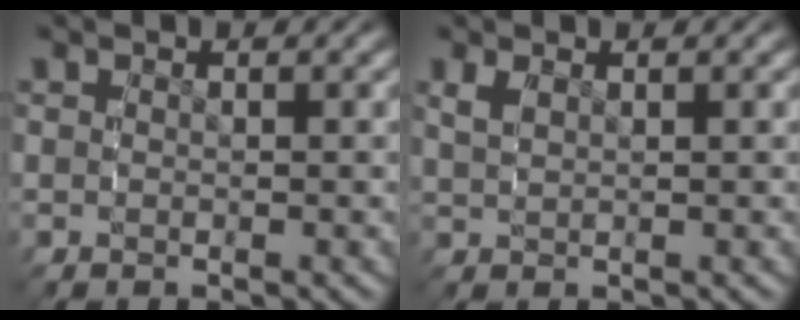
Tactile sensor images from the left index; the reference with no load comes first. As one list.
[{"total": 0.8, "force": [0.6, 0.0, 0.4], "torque": [-0.015, 0.002, 0.020]}]